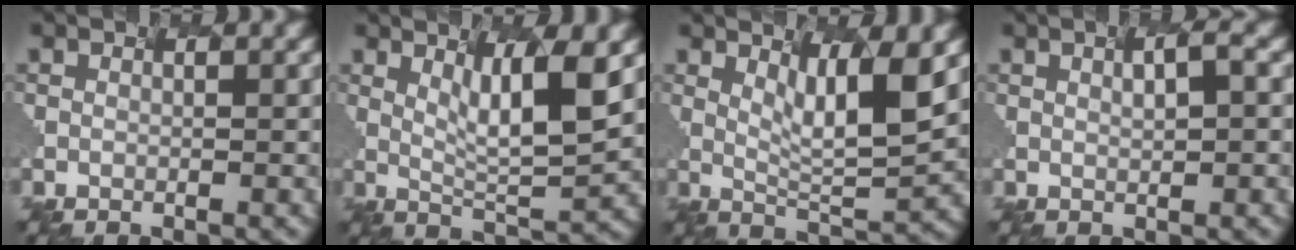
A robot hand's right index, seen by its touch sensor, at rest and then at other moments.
{"total": 3.7, "force": [1.4, -0.3, 3.4], "torque": [-0.095, -0.024, 0.056]}
{"total": 3.5, "force": [1.6, -0.1, 3.2], "torque": [-0.090, -0.024, 0.058]}
{"total": 0.9, "force": [0.1, -0.4, 0.8], "torque": [-0.026, 0.002, 0.026]}